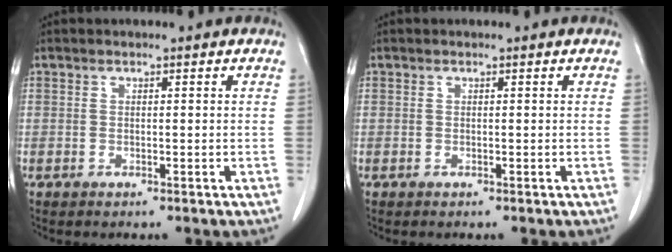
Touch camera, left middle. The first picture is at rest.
{"total": 0.0}